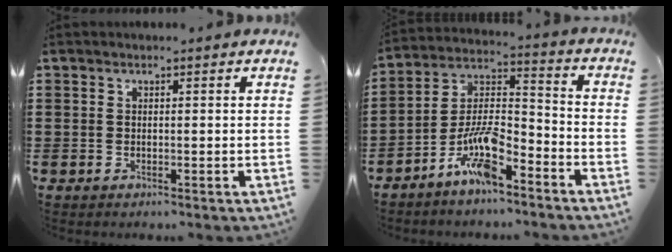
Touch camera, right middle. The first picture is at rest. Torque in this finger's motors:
{"motor_torque": [2.14, 0.00, 1.05, 0.21]}